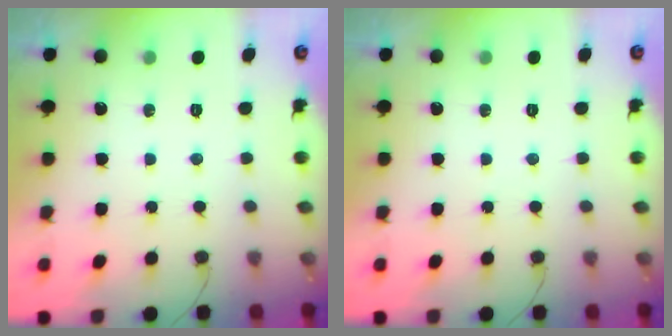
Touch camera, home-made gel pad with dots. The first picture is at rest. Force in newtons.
{"total": 0.0}